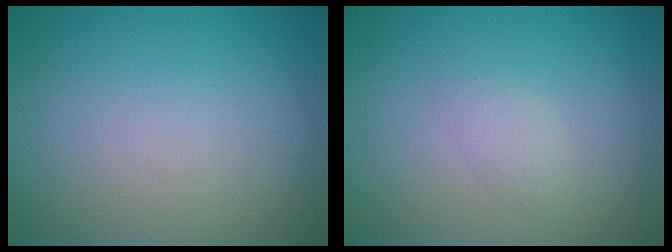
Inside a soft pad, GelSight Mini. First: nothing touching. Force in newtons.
{"total": 1.2, "press": 1.2, "slide": 0.1}